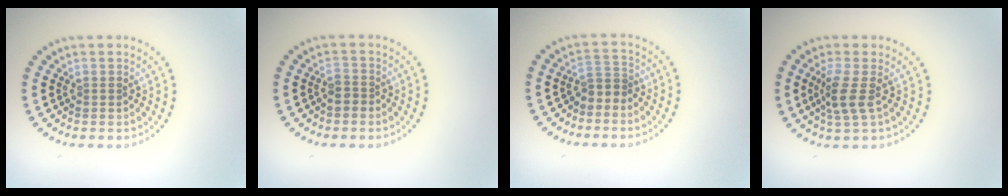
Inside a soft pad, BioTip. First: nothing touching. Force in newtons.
{"total": 1.1, "press": 0.9, "slide": 0.6}
{"total": 1.8, "press": 1.2, "slide": 1.3}
{"total": 2.7, "press": 2.1, "slide": 1.7}